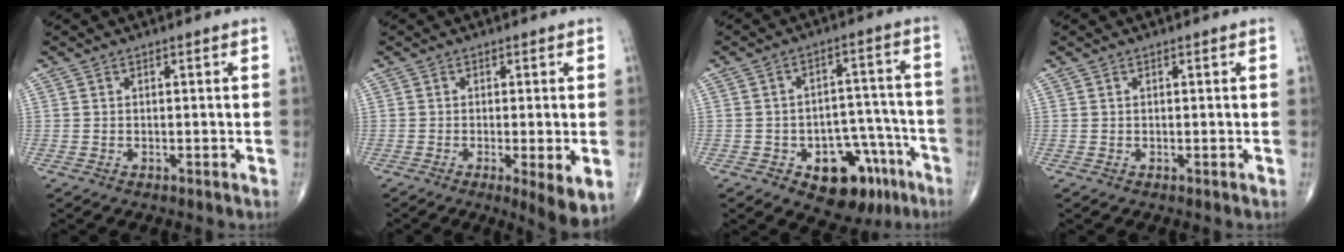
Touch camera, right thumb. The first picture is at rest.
{"total": 6.5, "force": [-1.9, 1.3, 6.1], "torque": [-0.096, -0.020, -0.030]}
{"total": 14.1, "force": [-7.3, 8.5, 8.5], "torque": [-0.069, 0.059, -0.094]}
{"total": 0.0}